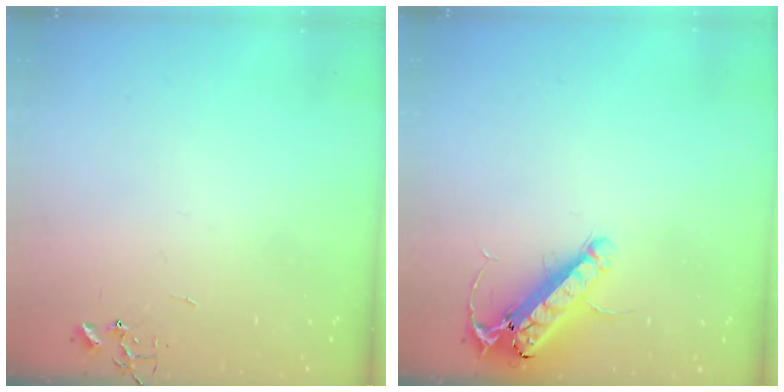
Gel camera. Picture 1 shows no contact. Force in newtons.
{"total": 14.7, "press": 14.5, "slide": 2.6}